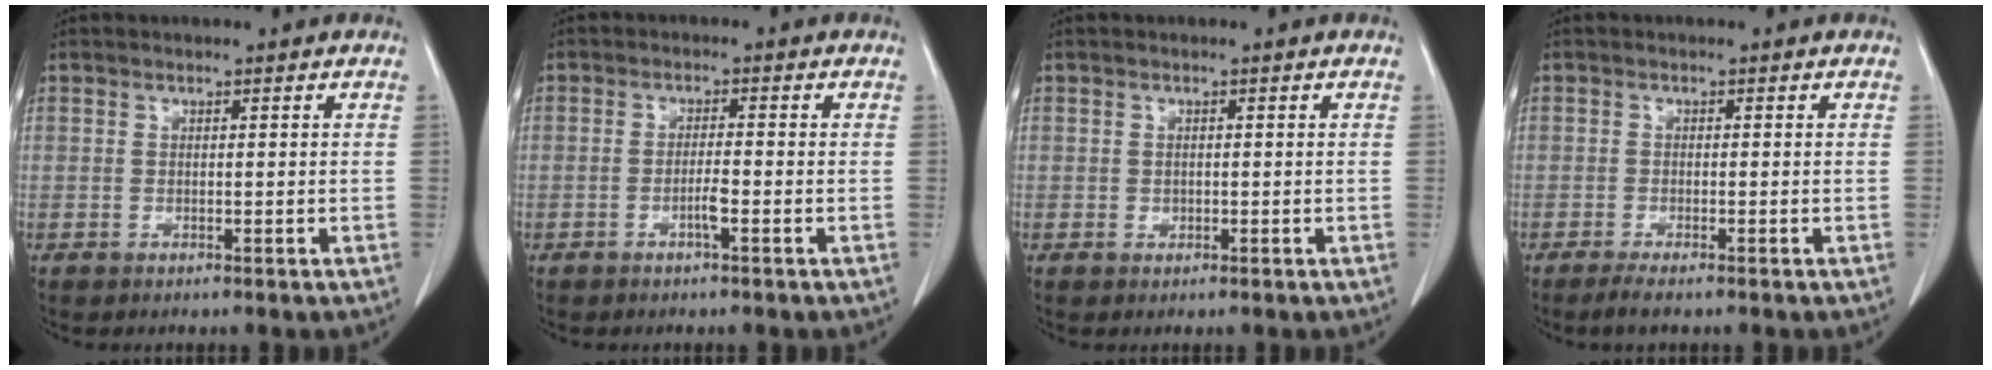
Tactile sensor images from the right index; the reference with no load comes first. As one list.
[{"total": 5.3, "force": [-2.2, 0.4, 4.8], "torque": [-0.095, 0.002, -0.041]}, {"total": 0.6, "force": [-0.2, 0.5, 0.3], "torque": [-0.006, 0.001, -0.002]}, {"total": 2.5, "force": [-1.9, 0.1, 1.6], "torque": [-0.031, -0.007, -0.033]}]